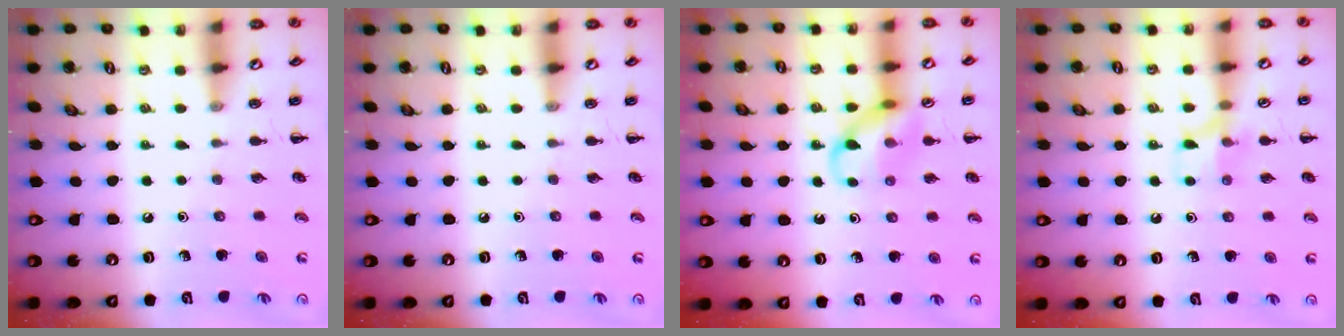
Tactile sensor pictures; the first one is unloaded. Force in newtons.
{"total": 0.0}
{"total": 10.6, "press": 10.5, "slide": 1.1}
{"total": 7.4, "press": 7.4, "slide": 0.8}